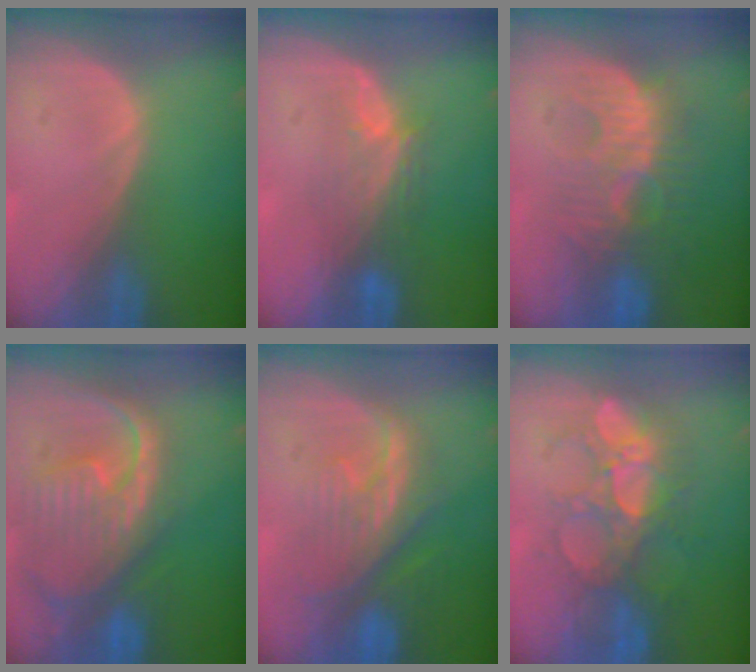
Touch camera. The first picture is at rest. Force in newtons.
{"total": 5.2, "press": 5.0, "slide": 1.4}
{"total": 8.9, "press": 8.8, "slide": 1.7}
{"total": 12.4, "press": 10.6, "slide": 6.4}
{"total": 9.8, "press": 9.0, "slide": 4.1}
{"total": 9.0, "press": 8.8, "slide": 2.3}